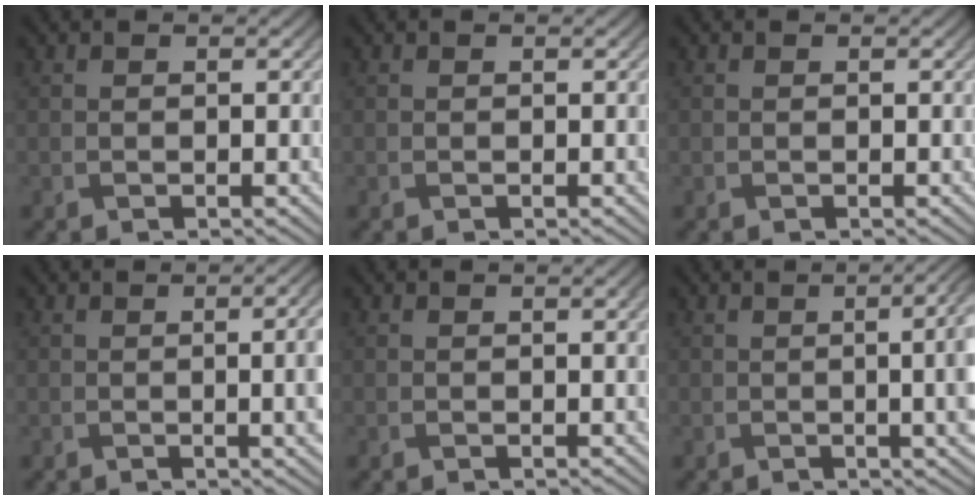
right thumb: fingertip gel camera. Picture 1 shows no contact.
{"total": 0.0}
{"total": 0.0}
{"total": 6.9, "force": [-0.3, 2.4, 6.5], "torque": [-0.072, 0.000, -0.001]}
{"total": 0.9, "force": [0.2, 0.2, 0.9], "torque": [-0.013, 0.001, 0.002]}
{"total": 8.9, "force": [0.3, 3.3, 8.2], "torque": [-0.077, 0.015, -0.005]}